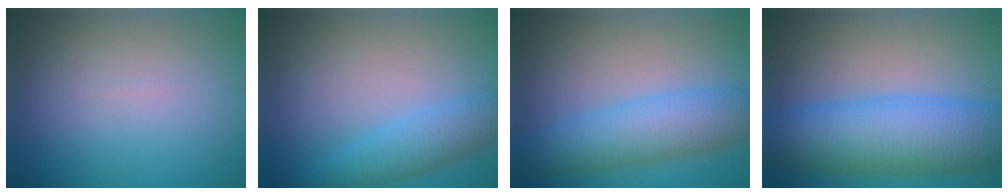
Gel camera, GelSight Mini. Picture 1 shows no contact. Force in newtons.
{"total": 3.6, "press": 3.6, "slide": 0.1}
{"total": 6.1, "press": 6.1, "slide": 0.1}
{"total": 10.7, "press": 10.7, "slide": 0.3}